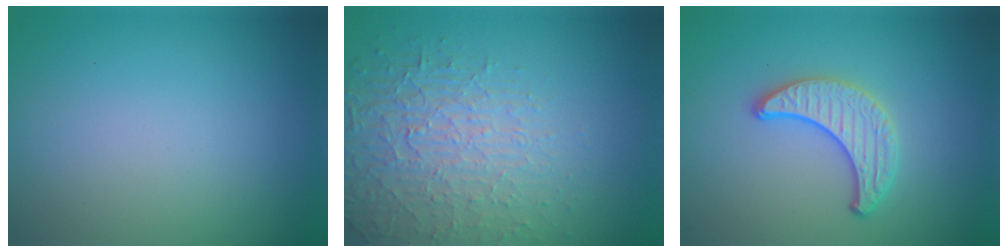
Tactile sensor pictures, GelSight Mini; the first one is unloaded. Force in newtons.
{"total": 3.8, "press": 3.6, "slide": 1.2}
{"total": 3.2, "press": 3.0, "slide": 1.1}